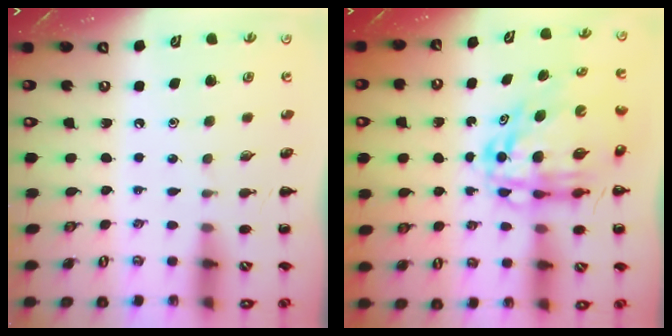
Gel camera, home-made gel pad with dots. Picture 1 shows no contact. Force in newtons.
{"total": 11.3, "press": 10.9, "slide": 3.0}